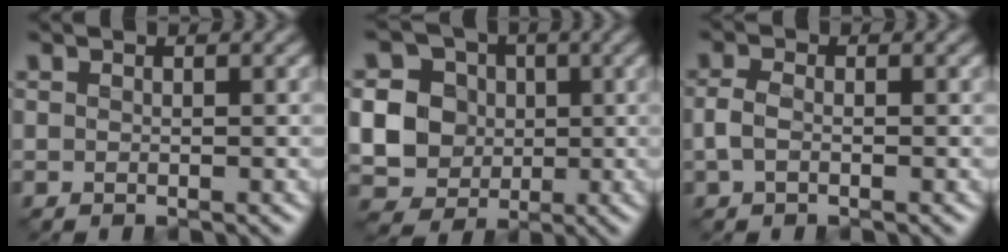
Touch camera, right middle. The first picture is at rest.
{"total": 11.4, "force": [0.5, 10.5, 4.4], "torque": [-0.115, 0.015, -0.012]}
{"total": 1.8, "force": [-0.7, 1.1, 1.2], "torque": [-0.033, 0.000, -0.017]}